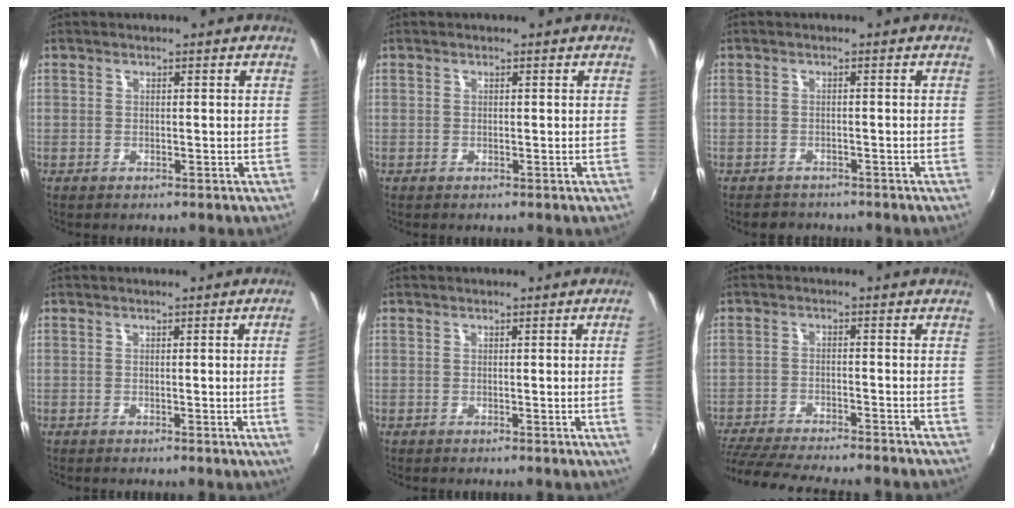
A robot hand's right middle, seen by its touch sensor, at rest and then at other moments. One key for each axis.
{"total": 0.0}
{"total": 2.7, "fx": -2.4, "fy": 1.3, "fz": 0.2, "tx": -0.012, "ty": -0.003, "tz": -0.040}
{"total": 3.1, "fx": -0.1, "fy": -1.5, "fz": 2.7, "tx": -0.044, "ty": -0.011, "tz": 0.003}
{"total": 2.4, "fx": -0.2, "fy": -1.3, "fz": 2.0, "tx": -0.027, "ty": -0.012, "tz": 0.000}
{"total": 14.1, "fx": -12.5, "fy": 1.6, "fz": 6.4, "tx": -0.141, "ty": -0.027, "tz": -0.200}